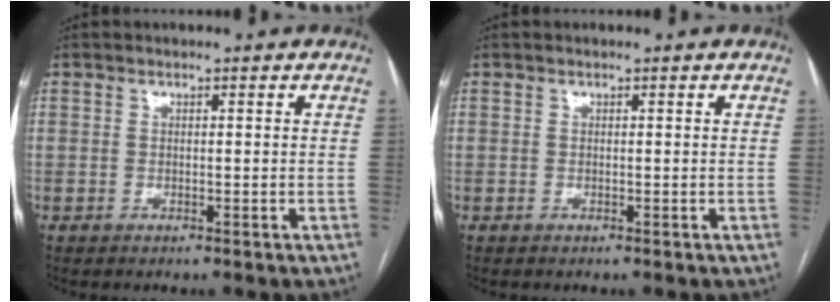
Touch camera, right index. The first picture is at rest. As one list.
[{"total": 0.0}]